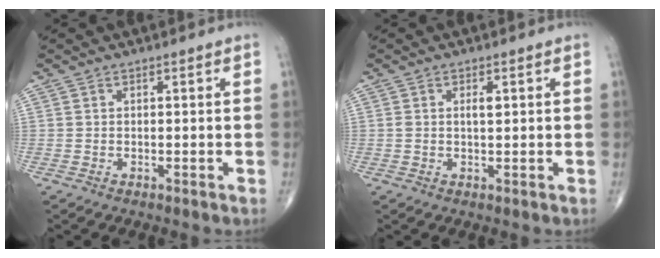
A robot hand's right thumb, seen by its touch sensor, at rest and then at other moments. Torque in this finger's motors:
{"motor_torque": [0.02, 0.02, 0.13, 0.16, 0.00]}